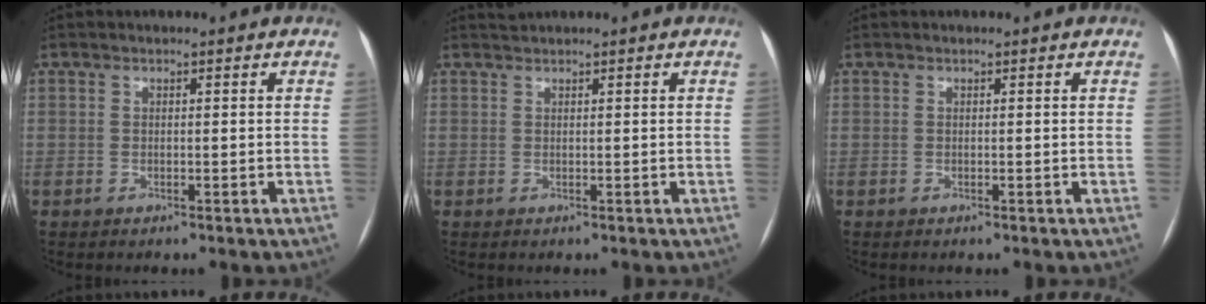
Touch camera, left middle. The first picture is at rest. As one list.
[{"total": 0.7, "force": [0.6, -0.3, -0.2], "torque": [-0.004, 0.007, 0.017]}, {"total": 0.0}]